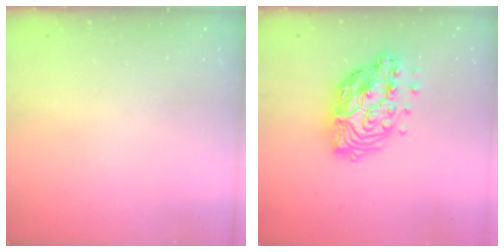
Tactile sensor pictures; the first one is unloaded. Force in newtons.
{"total": 17.1, "press": 17.0, "slide": 1.6}